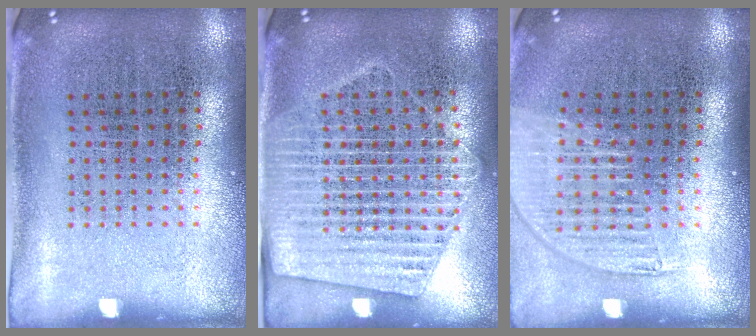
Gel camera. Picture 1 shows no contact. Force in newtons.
{"total": 2.0, "press": 1.8, "slide": 0.9}
{"total": 1.5, "press": 1.3, "slide": 0.7}